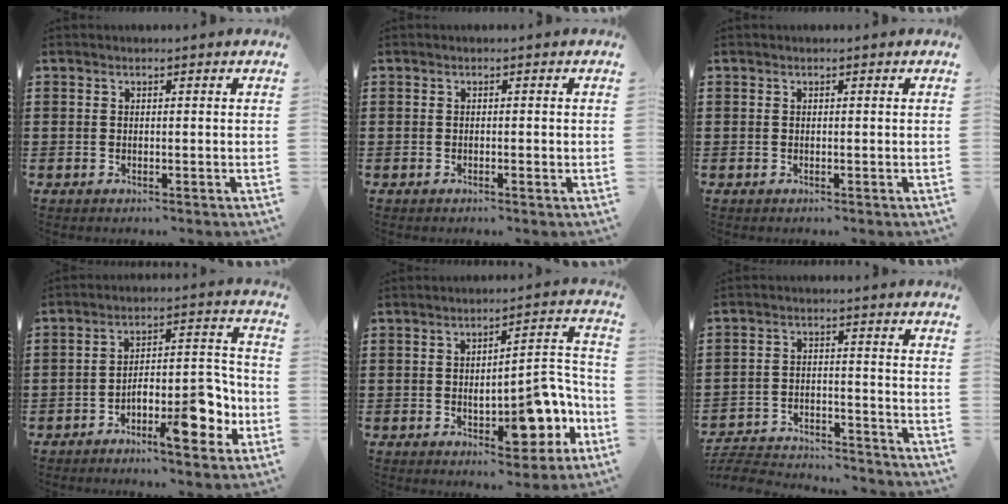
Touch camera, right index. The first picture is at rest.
{"total": 0.7, "force": [-0.3, 0.1, 0.6], "torque": [-0.012, -0.003, -0.005]}
{"total": 0.0}
{"total": 9.4, "force": [-5.4, 3.2, 6.9], "torque": [-0.091, 0.003, -0.096]}
{"total": 9.8, "force": [-3.1, 4.1, 8.3], "torque": [-0.102, -0.009, -0.049]}
{"total": 4.8, "force": [-4.7, 0.5, 0.8], "torque": [-0.023, 0.002, -0.098]}